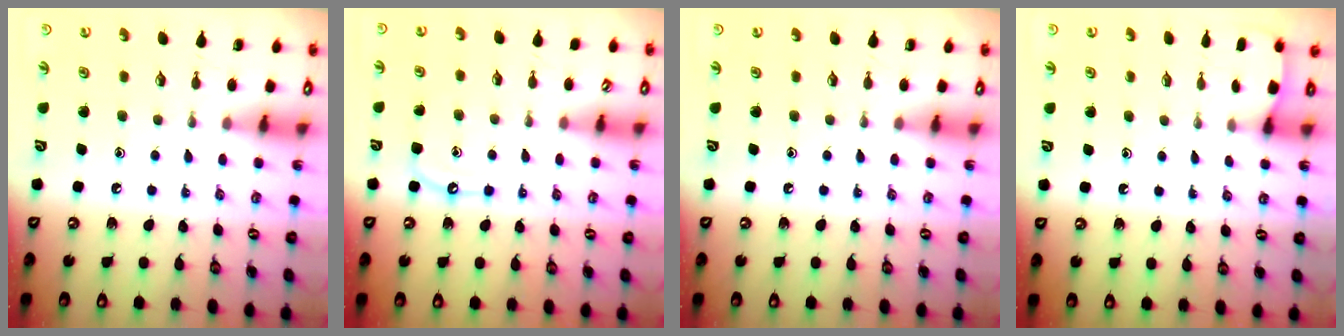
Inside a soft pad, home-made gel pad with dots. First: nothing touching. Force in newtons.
{"total": 7.2, "press": 7.1, "slide": 0.8}
{"total": 0.0}
{"total": 1.3, "press": 1.3, "slide": 0.1}